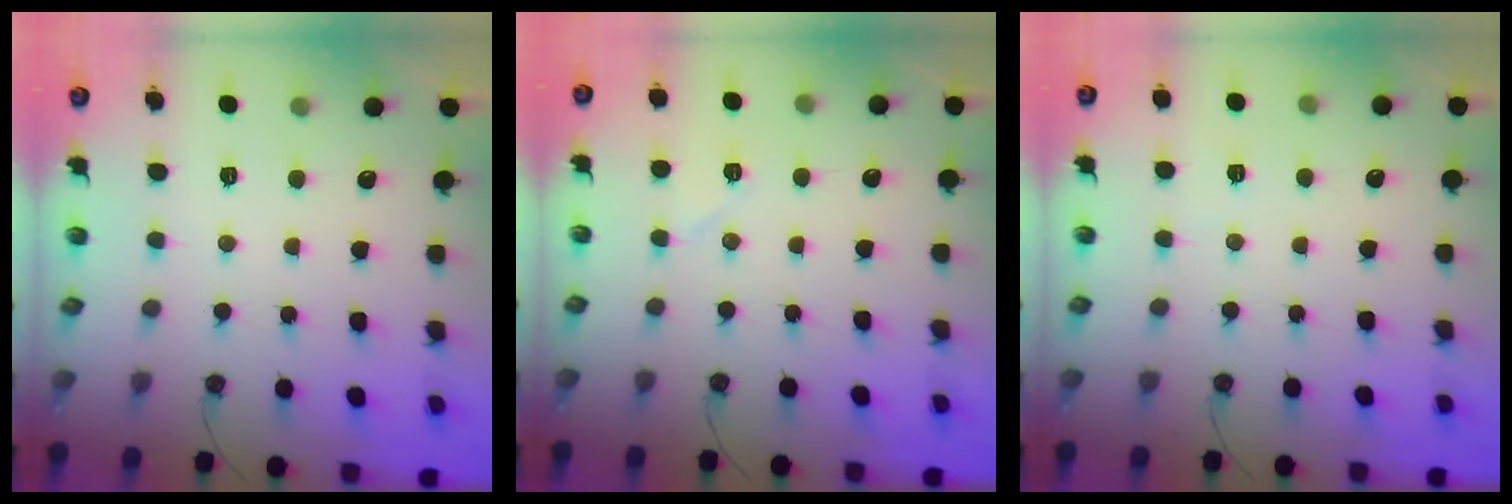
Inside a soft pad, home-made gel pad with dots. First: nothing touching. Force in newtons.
{"total": 5.0, "press": 5.0, "slide": 0.5}
{"total": 2.3, "press": 1.3, "slide": 1.9}